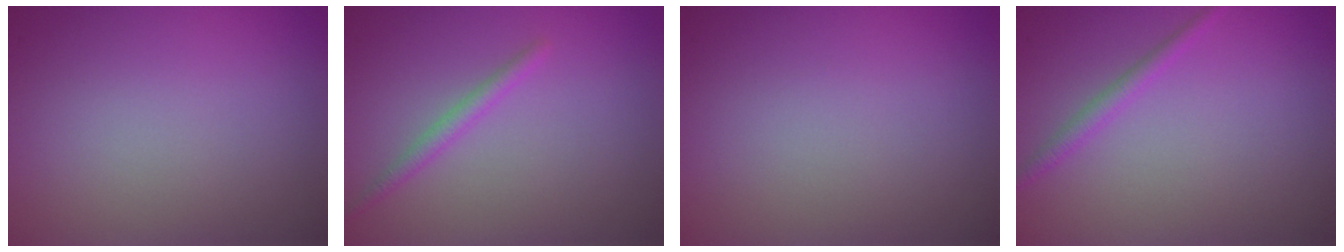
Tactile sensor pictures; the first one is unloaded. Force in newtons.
{"total": 1.5, "press": 1.5, "slide": 0.0}
{"total": 0.0}
{"total": 1.4, "press": 1.4, "slide": 0.0}